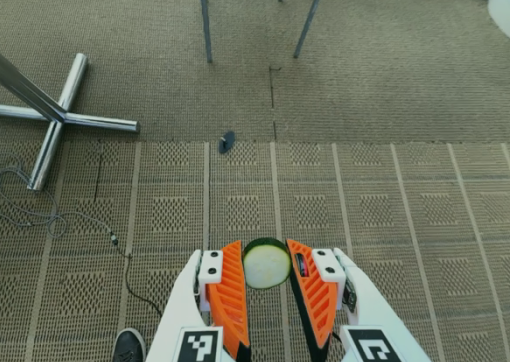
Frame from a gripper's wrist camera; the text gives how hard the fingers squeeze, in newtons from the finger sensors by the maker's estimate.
{"total": 7.8, "left": 7.6, "right": 7.9}